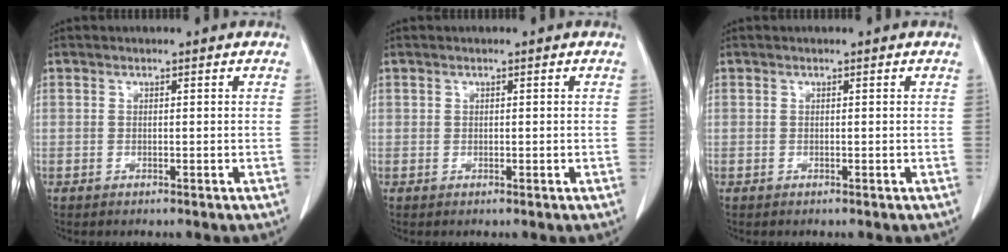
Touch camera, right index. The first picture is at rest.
{"total": 0.0}
{"total": 0.0}